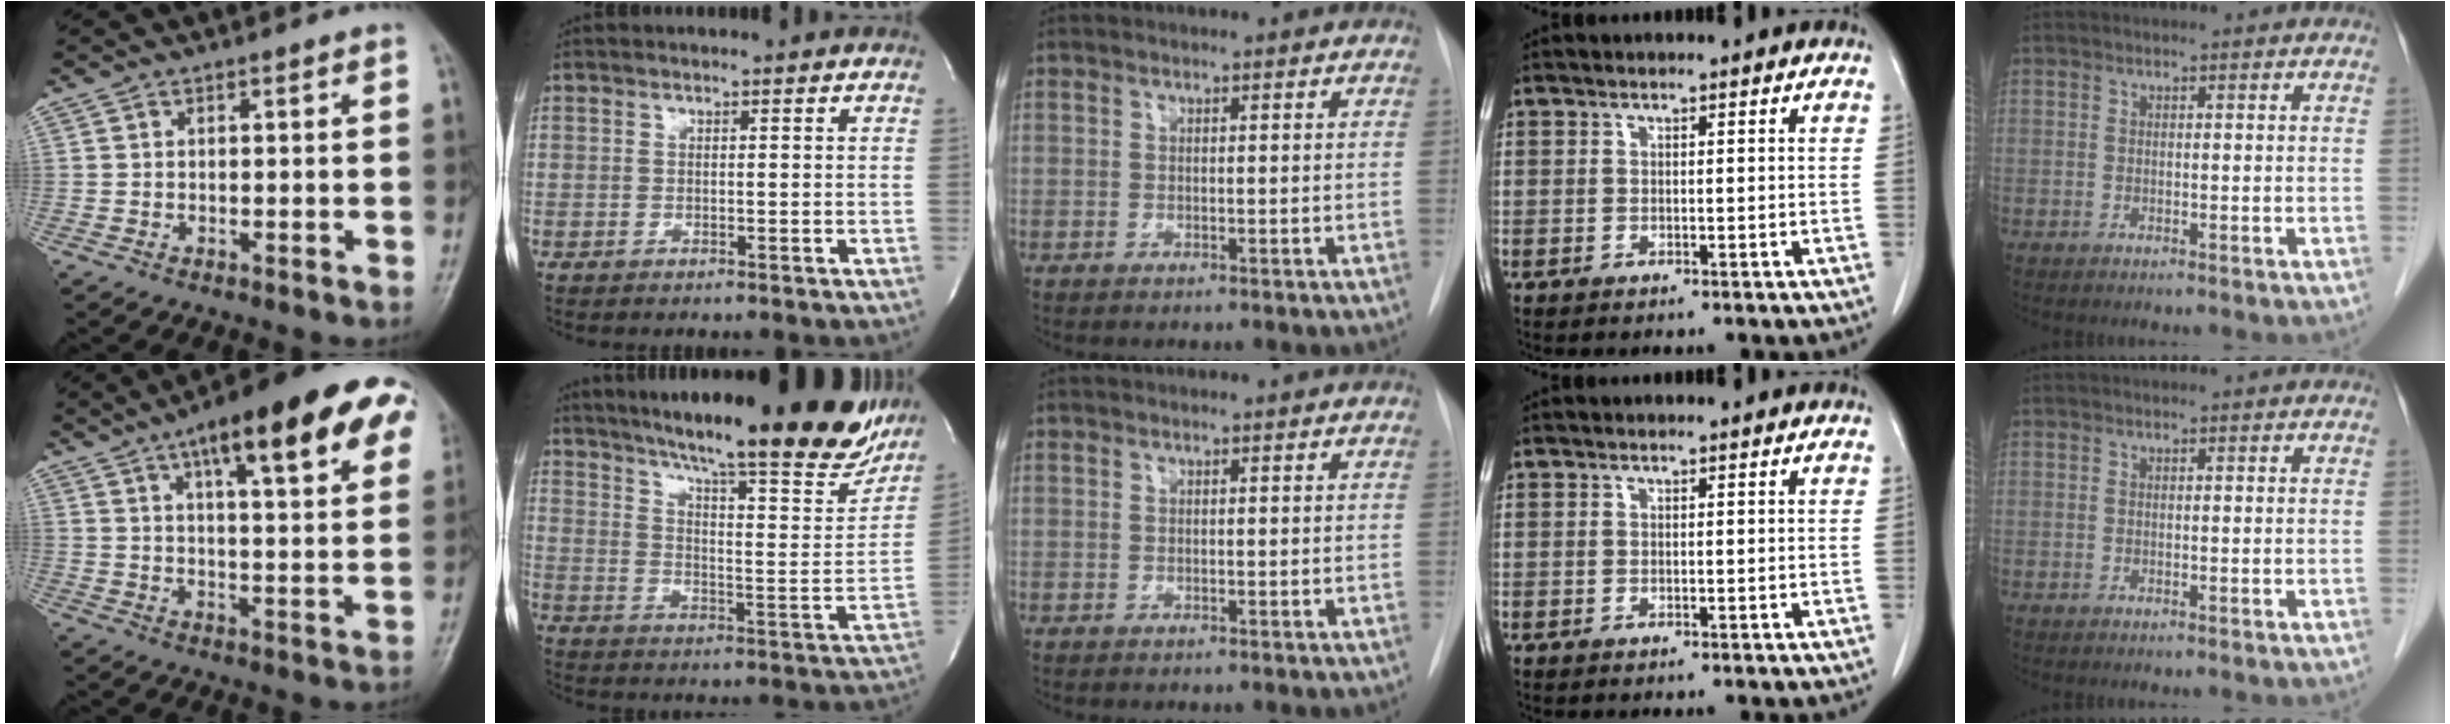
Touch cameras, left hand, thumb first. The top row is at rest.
{"thumb": {"total": 22.4, "force": [11.0, 6.4, 18.5], "torque": [-0.237, -0.003, 0.150]}, "index": {"total": 28.5, "force": [23.5, 3.7, 15.7], "torque": [-0.238, -0.056, 0.308]}}